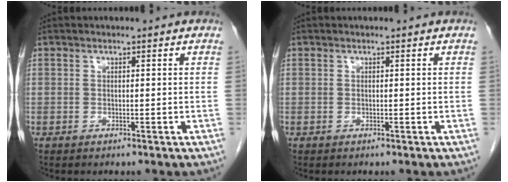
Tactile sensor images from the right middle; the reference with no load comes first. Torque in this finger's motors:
{"motor_torque": [0.00, 0.00, 0.00, -0.01]}